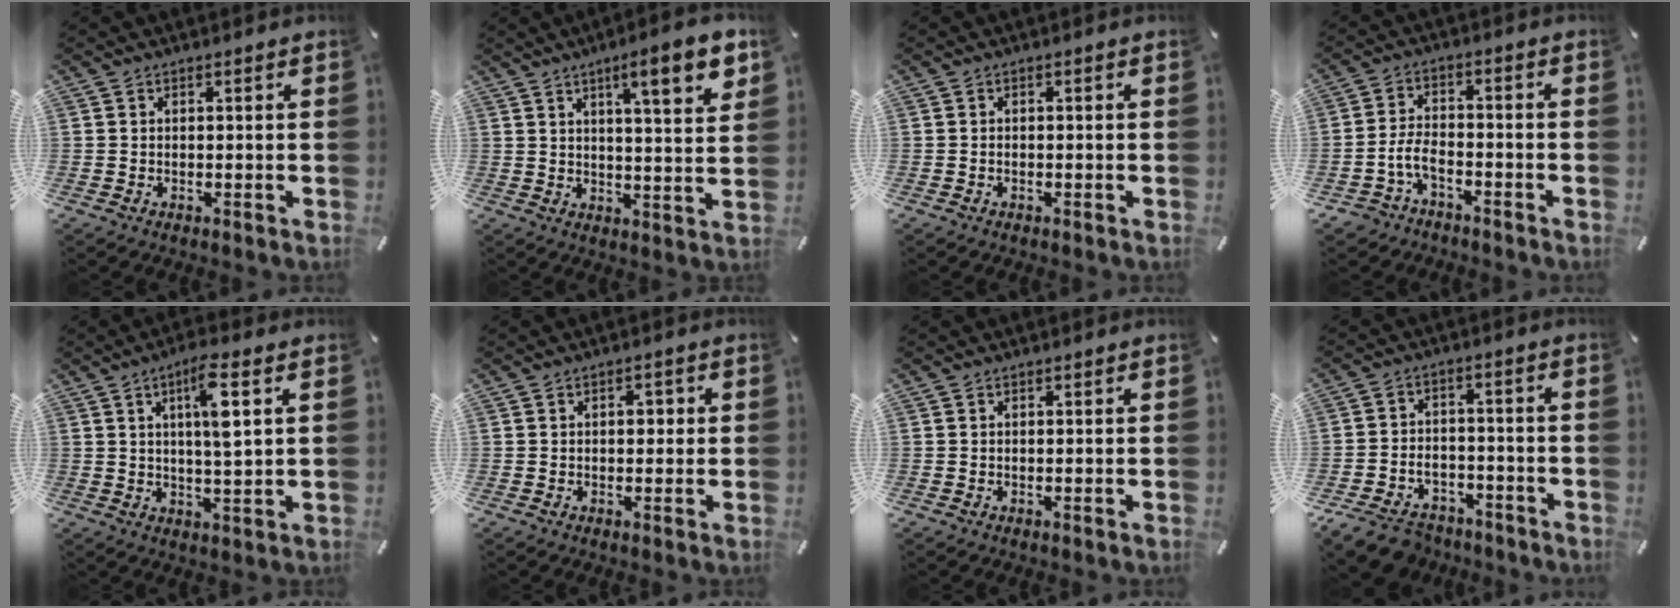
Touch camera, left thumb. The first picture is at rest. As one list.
[{"total": 11.4, "force": [6.2, 1.9, 9.4], "torque": [-0.134, -0.030, 0.093]}, {"total": 0.6, "force": [-0.5, 0.4, 0.2], "torque": [-0.007, -0.001, -0.009]}, {"total": 6.1, "force": [-3.5, 3.6, 3.5], "torque": [-0.085, 0.013, -0.069]}, {"total": 7.9, "force": [2.6, 1.3, 7.3], "torque": [-0.133, -0.006, 0.037]}, {"total": 2.4, "force": [0.1, 1.7, 1.7], "torque": [-0.012, -0.001, -0.007]}, {"total": 0.0}, {"total": 8.1, "force": [-5.7, 5.0, 2.7], "torque": [-0.056, 0.030, -0.105]}]